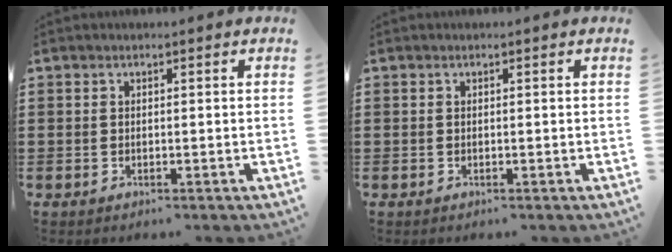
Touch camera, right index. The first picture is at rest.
{"total": 0.0}